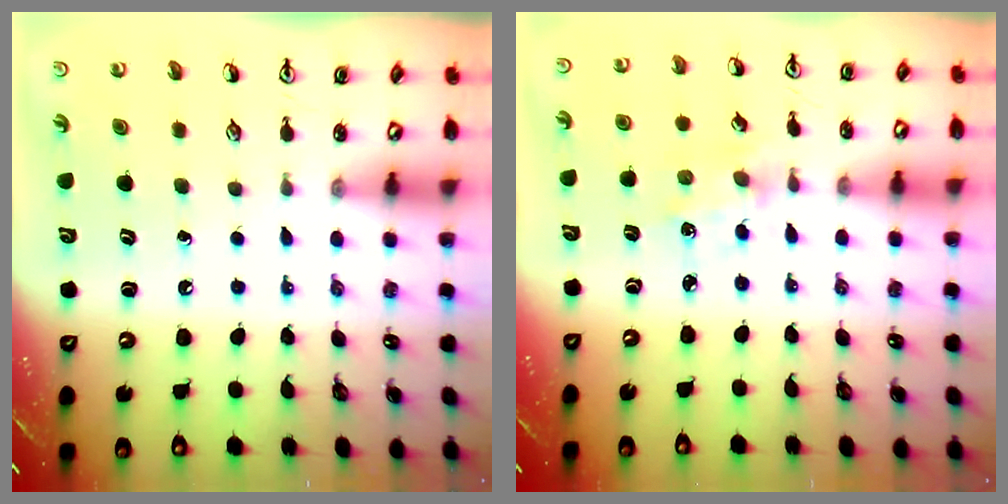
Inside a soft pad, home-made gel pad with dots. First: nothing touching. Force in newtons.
{"total": 1.2, "press": 1.2, "slide": 0.2}